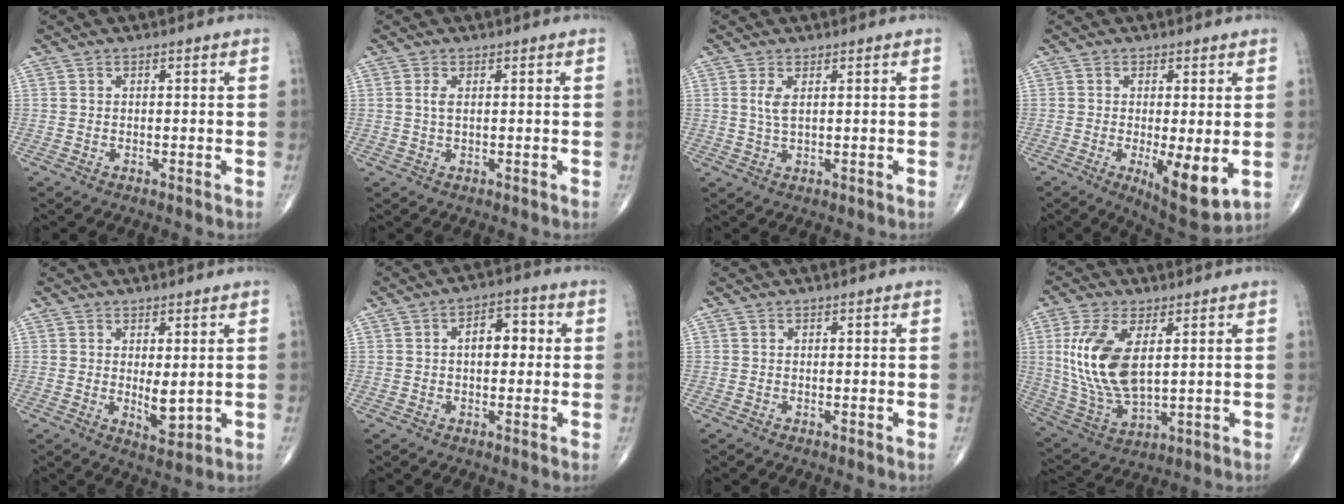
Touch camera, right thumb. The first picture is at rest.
{"total": 1.8, "force": [0.4, 0.7, 1.6], "torque": [-0.040, 0.003, 0.011]}
{"total": 2.9, "force": [0.8, 1.0, 2.6], "torque": [-0.060, -0.002, 0.021]}
{"total": 9.6, "force": [-1.9, 2.9, 8.9], "torque": [-0.134, -0.027, -0.023]}
{"total": 4.5, "force": [0.3, 1.8, 4.1], "torque": [-0.057, -0.016, 0.014]}
{"total": 6.4, "force": [0.7, 3.7, 5.2], "torque": [-0.060, 0.019, 0.003]}
{"total": 0.0}
{"total": 15.1, "force": [3.0, 7.3, 12.8], "torque": [-0.271, -0.015, 0.073]}